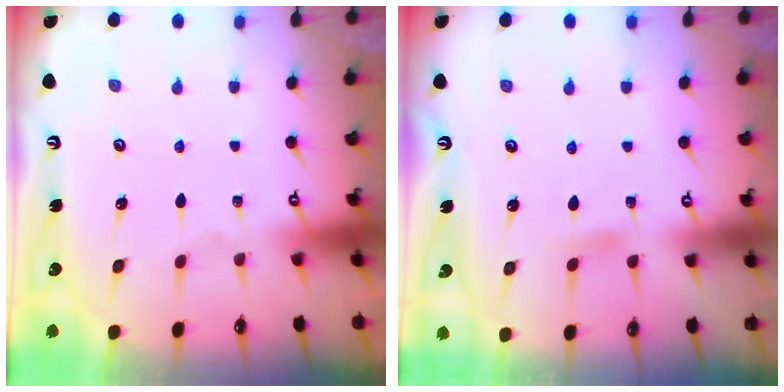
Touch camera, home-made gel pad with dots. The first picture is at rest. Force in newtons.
{"total": 4.7, "press": 4.6, "slide": 0.6}